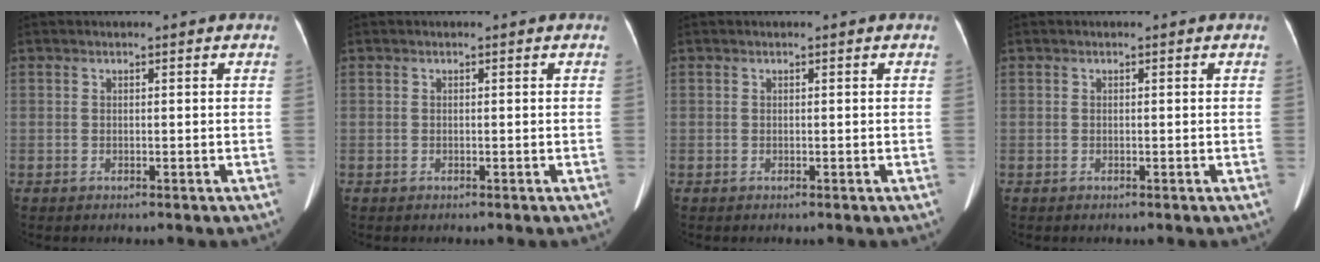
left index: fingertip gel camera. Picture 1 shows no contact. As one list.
[{"total": 0.0}, {"total": 0.0}, {"total": 0.0}]